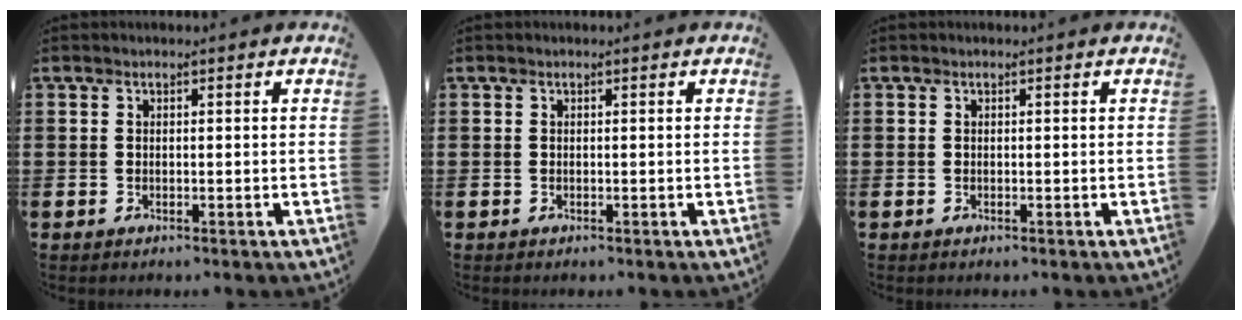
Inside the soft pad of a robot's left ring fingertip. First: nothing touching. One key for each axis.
{"total": 0.0}
{"total": 0.0}